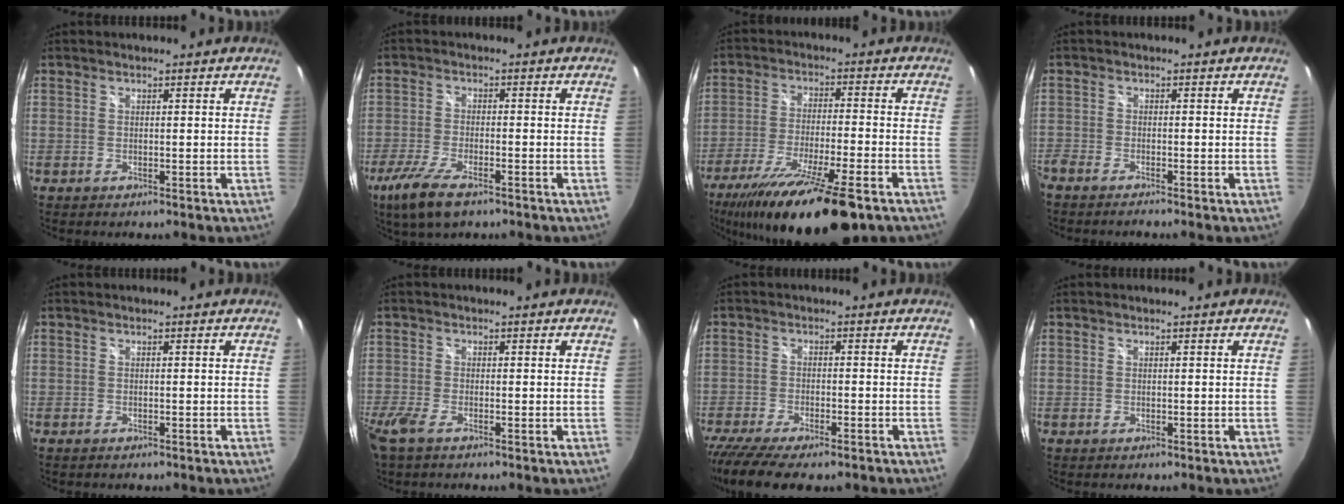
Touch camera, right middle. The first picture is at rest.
{"total": 9.1, "force": [-5.9, 2.8, 6.2], "torque": [-0.153, -0.029, -0.112]}
{"total": 20.6, "force": [-14.7, 3.2, 14.0], "torque": [-0.264, -0.048, -0.243]}
{"total": 2.9, "force": [-2.7, 0.2, 1.0], "torque": [-0.033, -0.014, -0.055]}
{"total": 0.9, "force": [-0.8, 0.4, 0.3], "torque": [-0.008, -0.002, -0.014]}
{"total": 4.3, "force": [-2.9, 1.2, 2.9], "torque": [-0.076, -0.015, -0.057]}
{"total": 12.5, "force": [-10.0, 3.1, 6.9], "torque": [-0.157, -0.052, -0.167]}
{"total": 0.0}